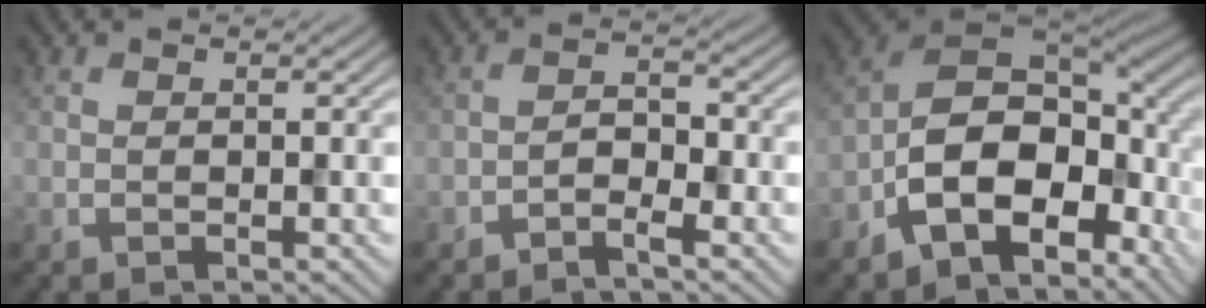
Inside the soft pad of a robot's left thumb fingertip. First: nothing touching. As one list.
[{"total": 2.5, "force": [-1.9, 0.9, 1.5], "torque": [-0.026, 0.009, -0.042]}, {"total": 14.2, "force": [-5.1, 8.3, 10.3], "torque": [-0.180, -0.019, -0.104]}]